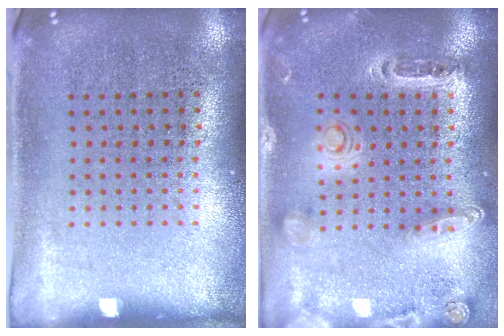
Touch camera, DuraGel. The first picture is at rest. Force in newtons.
{"total": 1.4, "press": 1.4, "slide": 0.3}